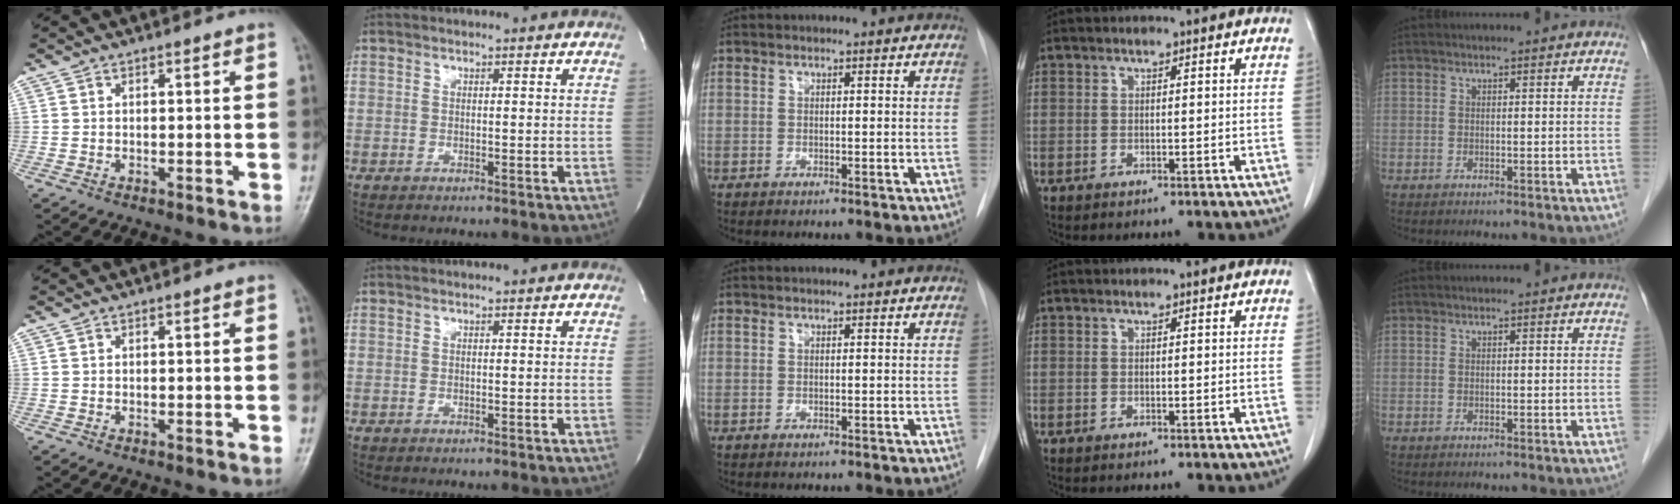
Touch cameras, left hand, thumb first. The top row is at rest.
{}